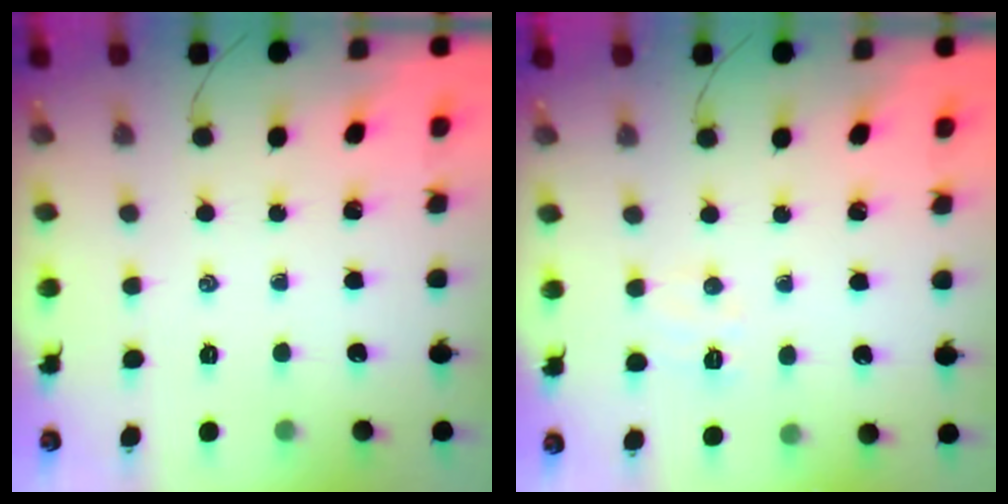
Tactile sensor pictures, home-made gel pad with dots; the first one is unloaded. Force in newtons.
{"total": 4.2, "press": 4.1, "slide": 1.0}